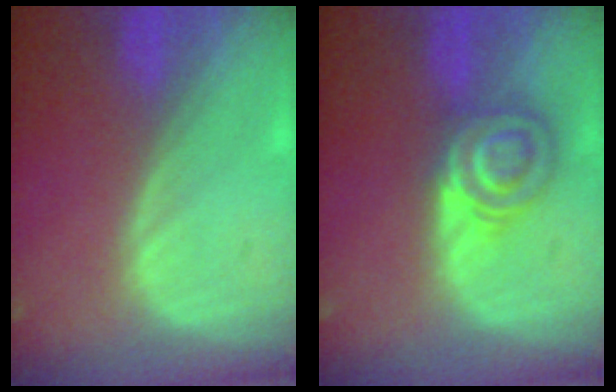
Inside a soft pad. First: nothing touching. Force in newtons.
{"total": 5.7, "press": 5.6, "slide": 1.0}